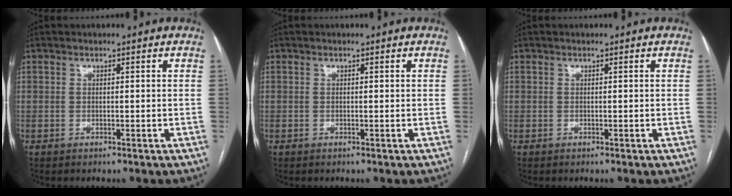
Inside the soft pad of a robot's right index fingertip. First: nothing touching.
{"total": 0.0}
{"total": 0.0}